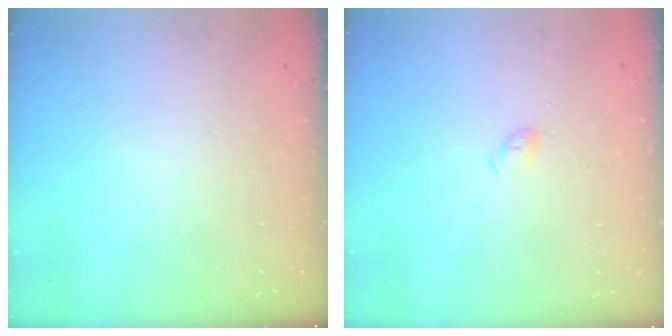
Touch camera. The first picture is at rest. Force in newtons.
{"total": 2.9, "press": 2.9, "slide": 0.6}